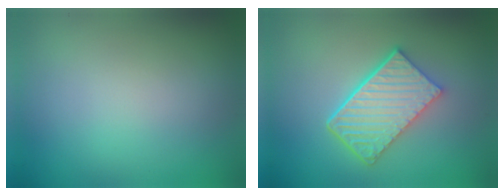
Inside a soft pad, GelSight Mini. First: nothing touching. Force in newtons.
{"total": 6.0, "press": 4.4, "slide": 4.0}